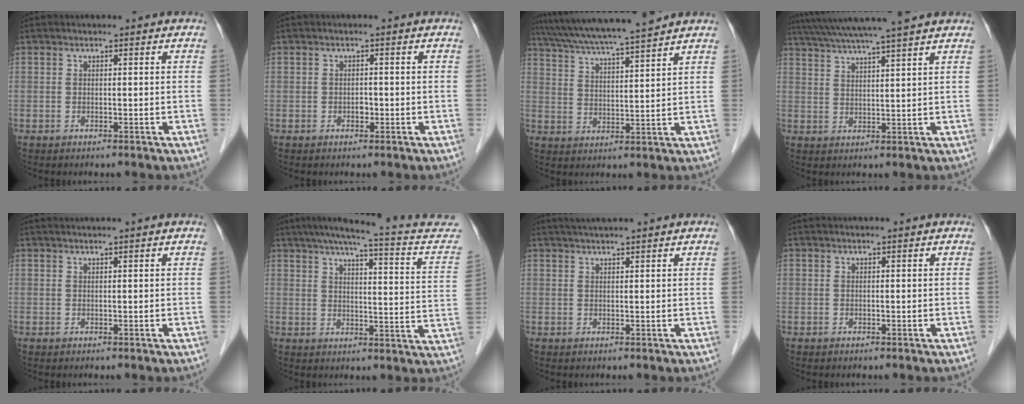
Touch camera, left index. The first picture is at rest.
{"total": 1.1, "force": [-0.6, 0.7, 0.5], "torque": [-0.012, -0.001, -0.010]}
{"total": 13.6, "force": [12.0, -0.7, 6.3], "torque": [-0.120, 0.017, 0.190]}
{"total": 13.4, "force": [11.6, -0.6, 6.6], "torque": [-0.122, 0.026, 0.170]}
{"total": 3.6, "force": [3.1, -0.5, 1.6], "torque": [-0.018, 0.022, 0.043]}
{"total": 20.2, "force": [17.7, 0.6, 9.6], "torque": [-0.134, -0.035, 0.202]}
{"total": 4.8, "force": [4.2, -0.4, 2.4], "torque": [-0.035, 0.031, 0.065]}
{"total": 1.0, "force": [0.9, -0.1, 0.5], "torque": [-0.008, 0.007, 0.015]}